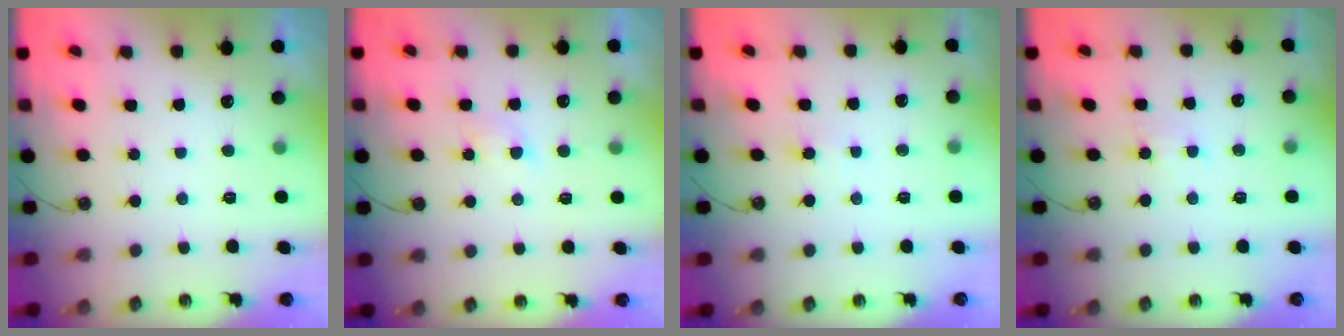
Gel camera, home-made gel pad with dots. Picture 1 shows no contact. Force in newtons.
{"total": 2.9, "press": 2.9, "slide": 0.5}
{"total": 2.7, "press": 2.7, "slide": 0.5}
{"total": 5.7, "press": 5.7, "slide": 0.6}